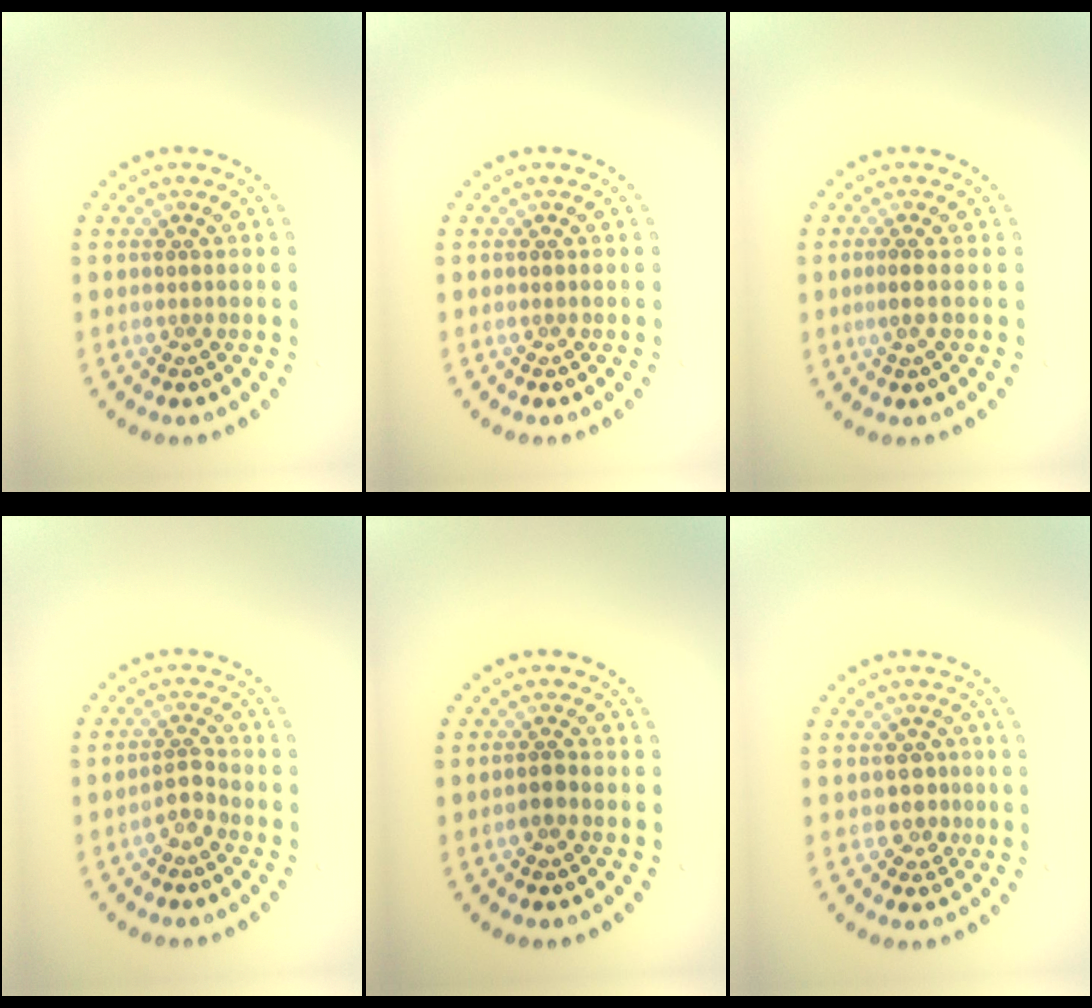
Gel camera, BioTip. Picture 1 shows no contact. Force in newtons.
{"total": 0.0}
{"total": 1.3, "press": 1.0, "slide": 0.9}
{"total": 1.8, "press": 1.3, "slide": 1.2}
{"total": 1.2, "press": 0.9, "slide": 0.7}
{"total": 2.0, "press": 1.4, "slide": 1.3}